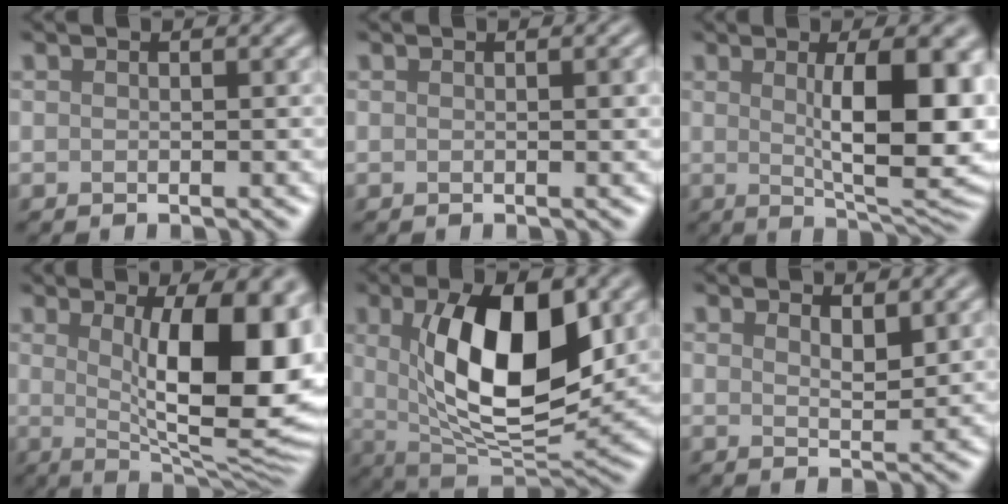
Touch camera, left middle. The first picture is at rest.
{"total": 0.8, "force": [0.1, 0.1, 0.8], "torque": [-0.009, 0.002, 0.002]}
{"total": 10.4, "force": [1.2, 2.8, 9.9], "torque": [-0.130, -0.007, 0.024]}
{"total": 13.7, "force": [1.5, 4.7, 12.8], "torque": [-0.139, -0.001, 0.024]}
{"total": 11.0, "force": [2.2, 4.6, 9.8], "torque": [-0.156, -0.007, 0.040]}
{"total": 1.9, "force": [1.4, 0.7, 1.1], "torque": [-0.019, -0.005, 0.027]}